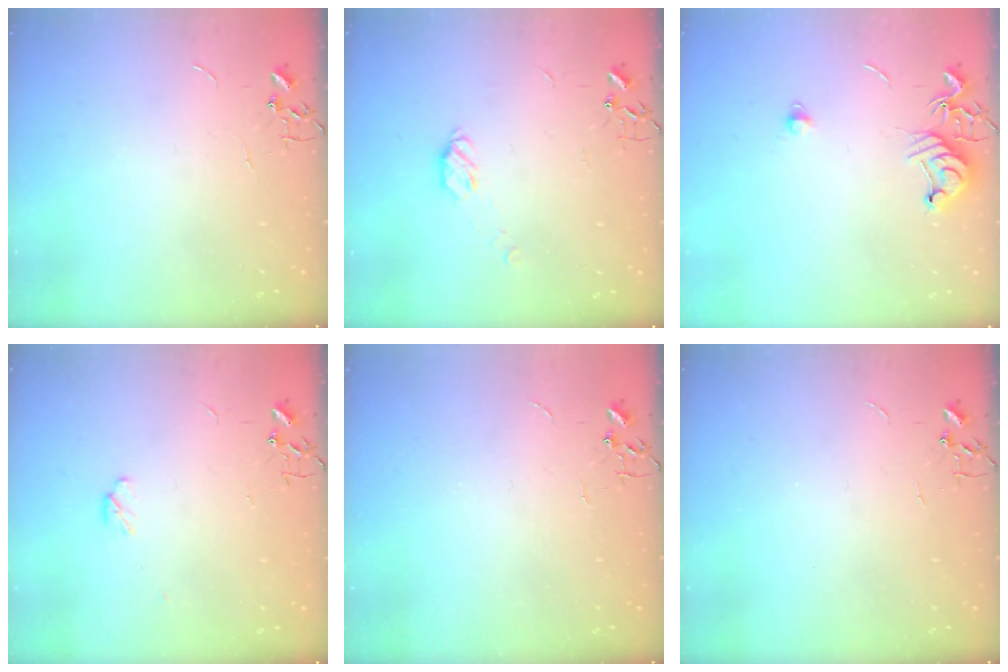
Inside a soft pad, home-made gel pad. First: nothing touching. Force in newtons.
{"total": 5.5, "press": 5.5, "slide": 0.4}
{"total": 8.3, "press": 8.3, "slide": 1.0}
{"total": 3.8, "press": 3.7, "slide": 0.9}
{"total": 0.0}
{"total": 0.0}